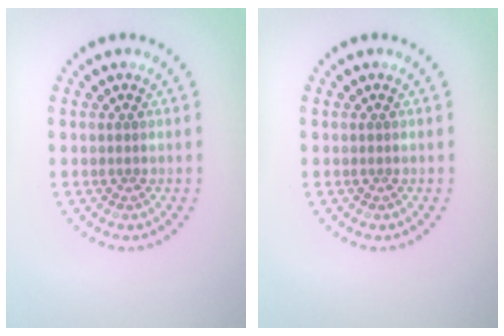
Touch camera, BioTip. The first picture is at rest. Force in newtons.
{"total": 0.0}